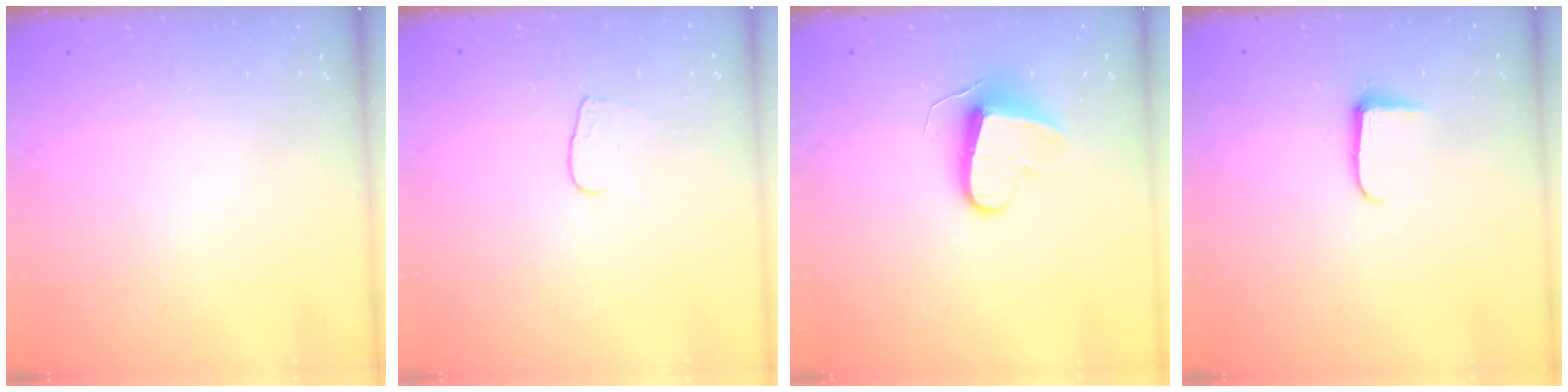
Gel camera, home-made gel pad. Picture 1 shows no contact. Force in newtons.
{"total": 4.4, "press": 4.4, "slide": 0.3}
{"total": 9.5, "press": 9.5, "slide": 0.4}
{"total": 6.2, "press": 6.1, "slide": 0.8}